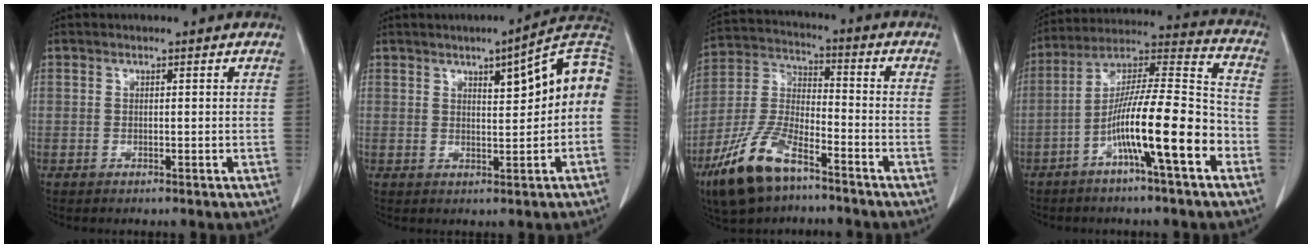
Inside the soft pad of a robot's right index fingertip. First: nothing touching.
{"total": 10.0, "force": [1.7, 2.2, 9.6], "torque": [-0.124, 0.032, 0.019]}
{"total": 13.5, "force": [-8.8, 4.8, 9.1], "torque": [-0.202, -0.012, -0.170]}
{"total": 16.1, "force": [-6.5, 1.0, 14.7], "torque": [-0.255, 0.007, -0.115]}